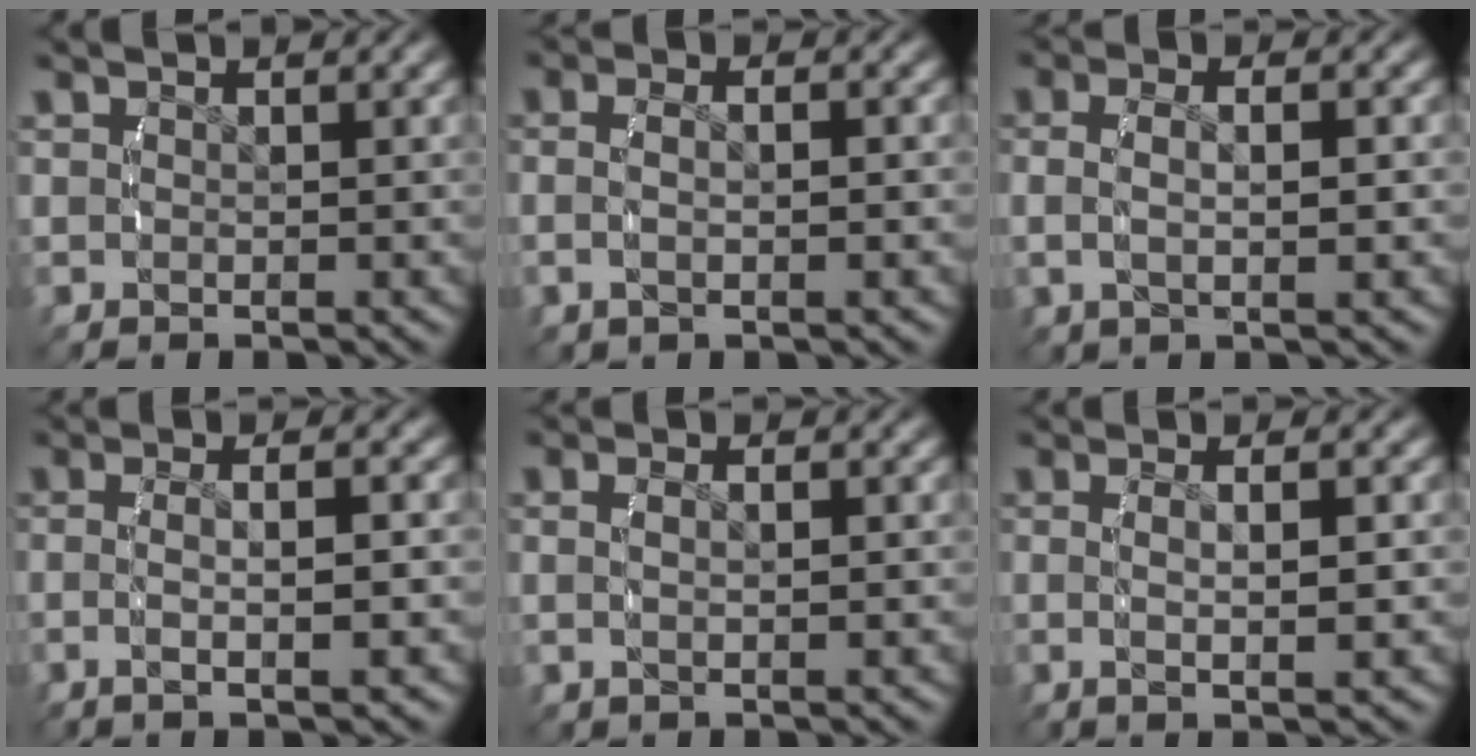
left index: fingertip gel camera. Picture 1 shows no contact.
{"total": 2.5, "force": [-0.2, 0.9, 2.3], "torque": [-0.050, -0.001, -0.004]}
{"total": 3.5, "force": [0.3, 1.2, 3.3], "torque": [-0.063, 0.001, 0.006]}
{"total": 3.4, "force": [-0.7, 0.3, 3.3], "torque": [-0.066, 0.000, -0.010]}
{"total": 1.9, "force": [0.0, 0.5, 1.8], "torque": [-0.035, 0.002, 0.001]}
{"total": 3.3, "force": [-0.1, 0.3, 3.3], "torque": [-0.062, 0.001, 0.002]}